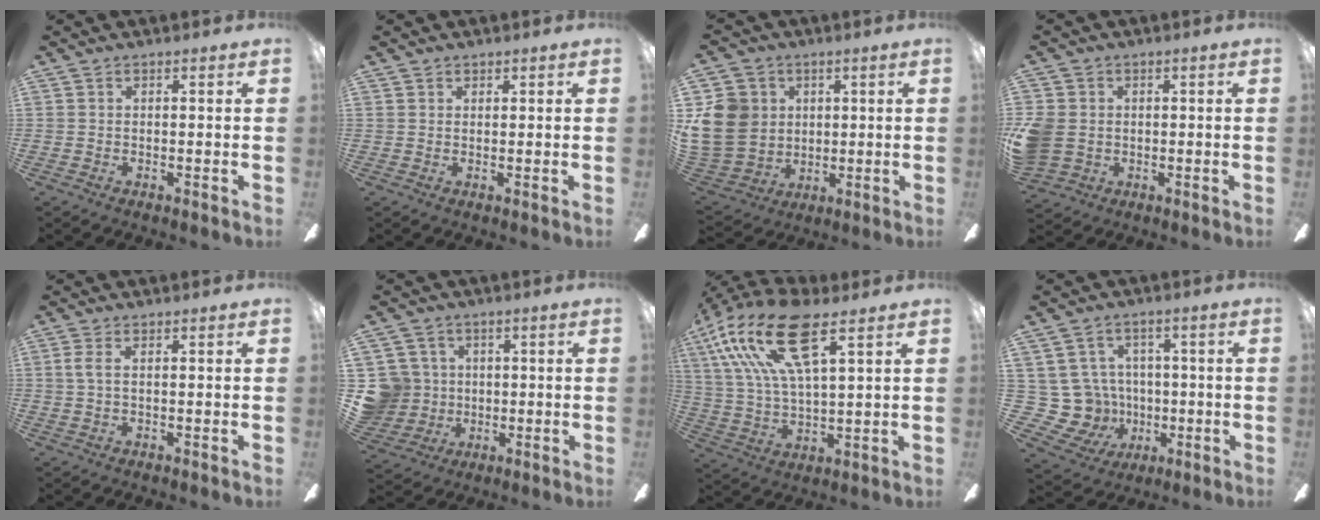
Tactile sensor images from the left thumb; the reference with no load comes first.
{"total": 1.1, "force": [1.0, 0.4, -0.1], "torque": [0.001, -0.001, 0.020]}
{"total": 14.0, "force": [2.4, 12.8, 5.2], "torque": [-0.133, 0.003, 0.053]}
{"total": 7.0, "force": [-0.1, 6.3, 3.2], "torque": [-0.082, 0.012, 0.001]}
{"total": 2.5, "force": [0.2, 0.7, 2.4], "torque": [-0.046, 0.004, 0.002]}
{"total": 9.3, "force": [0.8, 9.1, 1.7], "torque": [-0.072, 0.000, 0.025]}
{"total": 20.8, "force": [11.3, 7.1, 15.9], "torque": [-0.326, -0.039, 0.189]}
{"total": 12.8, "force": [-0.7, 12.1, 4.2], "torque": [-0.131, -0.005, 0.002]}